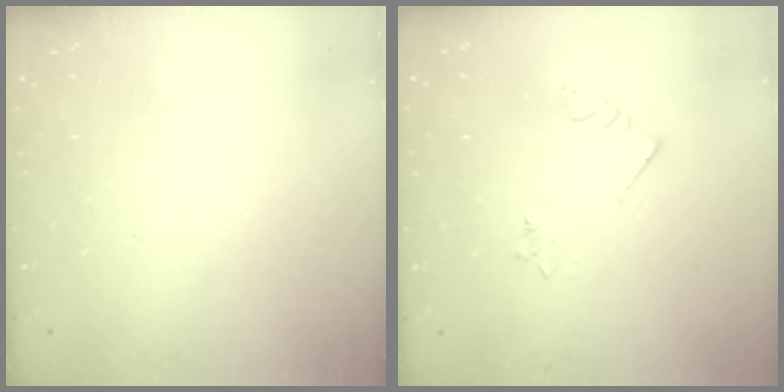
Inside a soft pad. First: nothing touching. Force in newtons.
{"total": 2.7, "press": 2.7, "slide": 0.3}